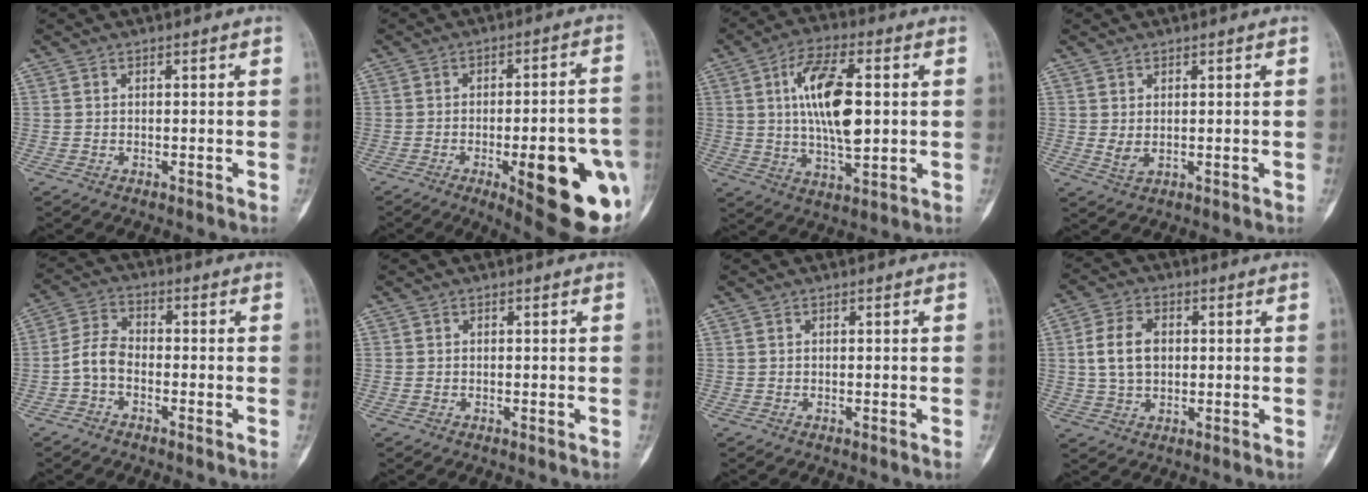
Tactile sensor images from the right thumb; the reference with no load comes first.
{"total": 20.9, "force": [-6.8, 5.7, 18.9], "torque": [-0.188, 0.010, -0.071]}
{"total": 14.7, "force": [2.1, 6.3, 13.1], "torque": [-0.222, -0.002, 0.037]}
{"total": 2.1, "force": [0.4, 1.1, 1.8], "torque": [-0.031, -0.004, 0.014]}
{"total": 4.9, "force": [-1.9, 3.0, 3.4], "torque": [-0.067, 0.022, -0.048]}
{"total": 0.0}
{"total": 0.0}
{"total": 7.7, "force": [0.9, 5.3, 5.5], "torque": [-0.094, 0.006, 0.016]}